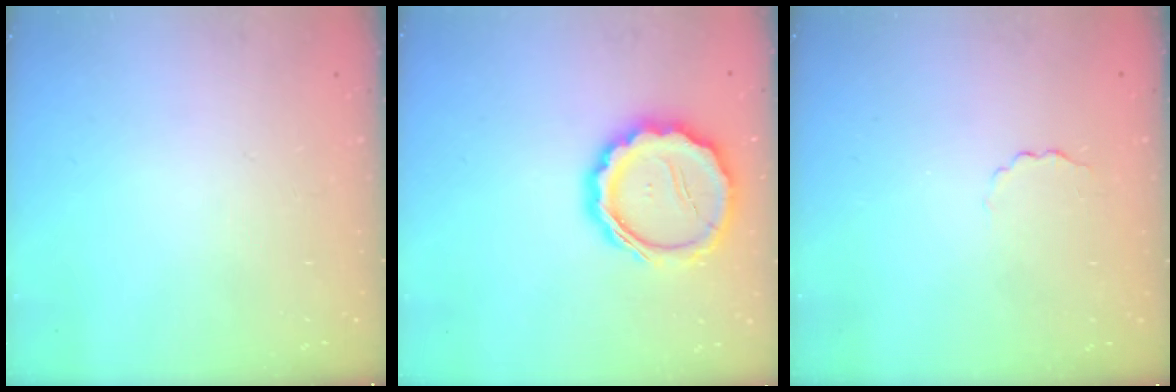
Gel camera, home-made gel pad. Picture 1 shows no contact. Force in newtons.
{"total": 16.7, "press": 16.4, "slide": 3.3}
{"total": 1.5, "press": 1.4, "slide": 0.5}